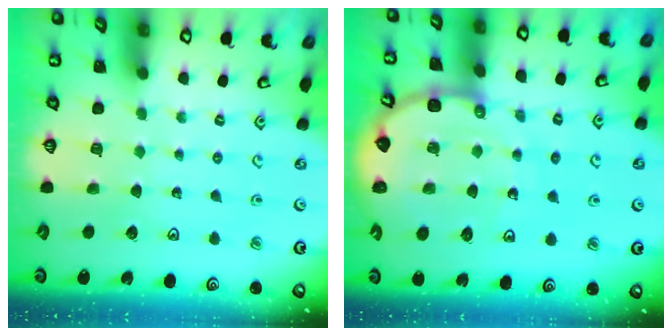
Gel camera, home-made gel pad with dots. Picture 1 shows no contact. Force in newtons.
{"total": 8.6, "press": 8.5, "slide": 0.8}